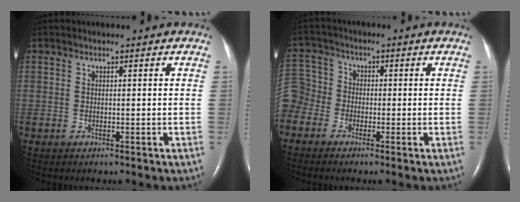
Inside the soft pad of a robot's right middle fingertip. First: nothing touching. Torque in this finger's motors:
{"motor_torque": [0.90, -0.79, 0.24, 0.06]}